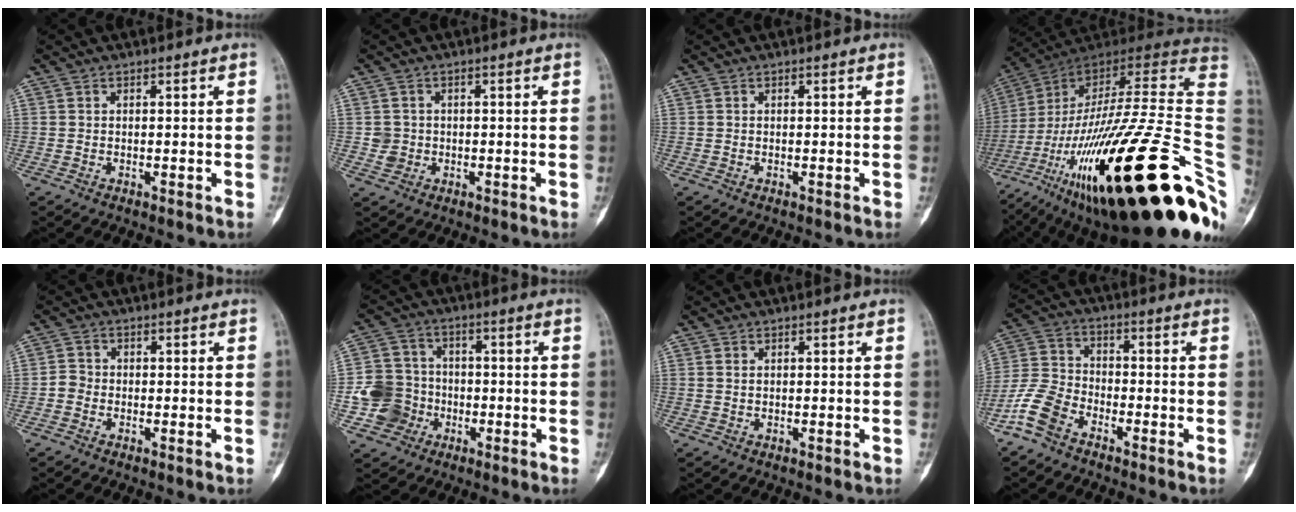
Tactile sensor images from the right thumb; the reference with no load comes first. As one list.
[{"total": 2.6, "force": [-0.2, 2.5, 0.6], "torque": [0.005, 0.006, 0.001]}, {"total": 0.0}, {"total": 42.7, "force": [-14.5, 11.2, 38.5], "torque": [-0.558, 0.067, -0.237]}, {"total": 2.0, "force": [-0.7, 1.7, 0.8], "torque": [-0.006, 0.005, -0.023]}, {"total": 9.3, "force": [-2.5, 8.6, 2.4], "torque": [-0.015, 0.020, -0.048]}, {"total": 0.8, "force": [0.3, 0.5, 0.5], "torque": [-0.012, 0.002, 0.009]}, {"total": 10.5, "force": [-6.8, 5.9, 5.3], "torque": [-0.109, 0.031, -0.148]}]